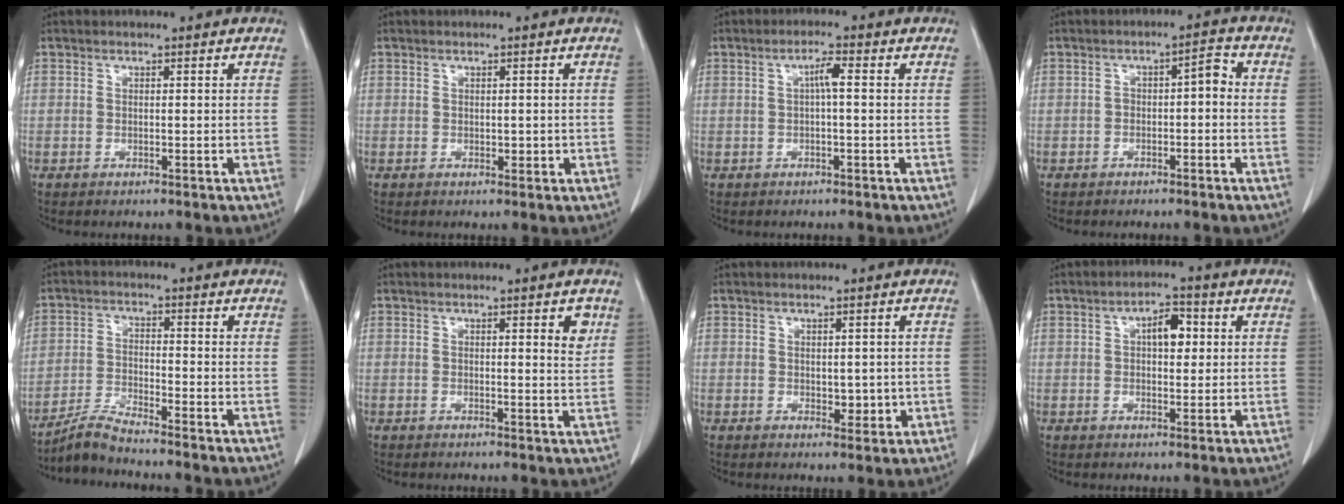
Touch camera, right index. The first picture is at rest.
{"total": 1.2, "force": [0.0, 0.8, 0.9], "torque": [-0.007, 0.001, 0.004]}
{"total": 2.5, "force": [0.3, 0.3, 2.5], "torque": [-0.046, 0.004, 0.005]}
{"total": 3.4, "force": [-0.5, 1.3, 3.1], "torque": [-0.042, 0.023, -0.007]}
{"total": 4.7, "force": [-4.4, -1.2, 1.1], "torque": [-0.031, -0.023, -0.089]}
{"total": 2.8, "force": [1.4, 0.4, 2.4], "torque": [-0.028, -0.007, 0.015]}
{"total": 2.6, "force": [0.0, 1.6, 2.0], "torque": [-0.020, -0.002, 0.009]}
{"total": 4.7, "force": [1.1, 2.1, 4.0], "torque": [-0.063, 0.011, 0.016]}